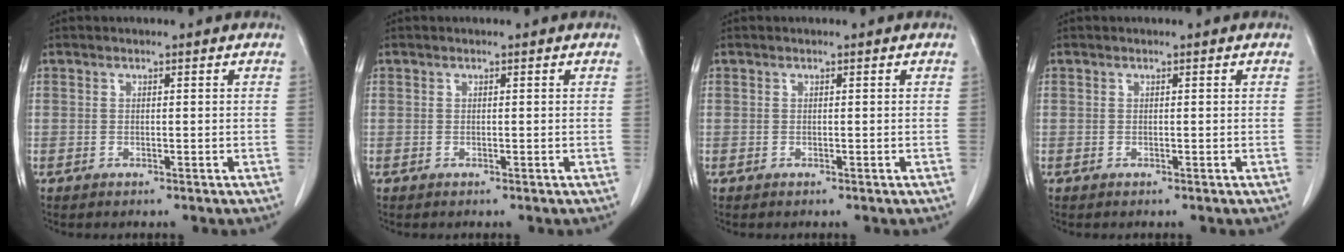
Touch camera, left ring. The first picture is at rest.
{"total": 0.0}
{"total": 0.0}
{"total": 0.0}